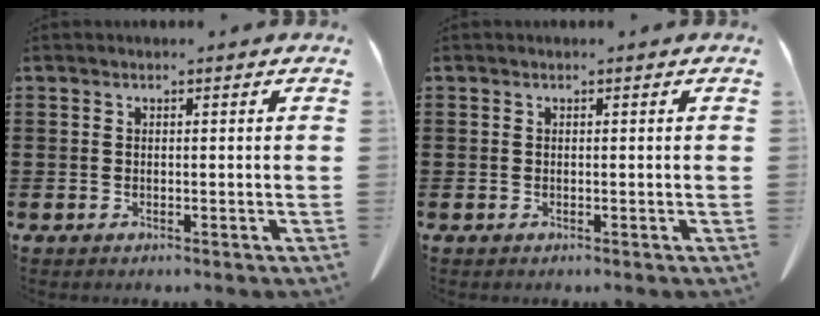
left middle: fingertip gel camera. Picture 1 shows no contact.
{"total": 0.0}